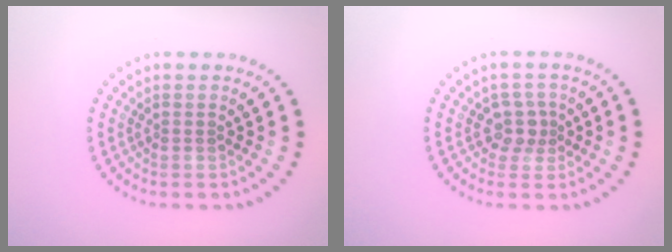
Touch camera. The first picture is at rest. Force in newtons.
{"total": 2.1, "press": 1.6, "slide": 1.3}